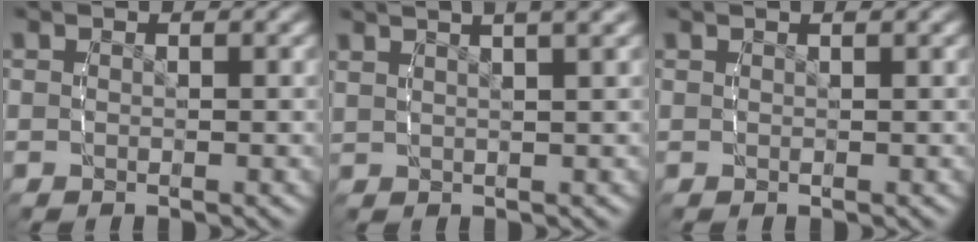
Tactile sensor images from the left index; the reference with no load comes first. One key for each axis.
{"total": 5.6, "fx": 3.8, "fy": 2.0, "fz": 3.6, "tx": -0.046, "ty": 0.024, "tz": 0.053}
{"total": 0.6, "fx": 0.6, "fy": -0.2, "fz": 0.1, "tx": 0.002, "ty": 0.004, "tz": 0.010}